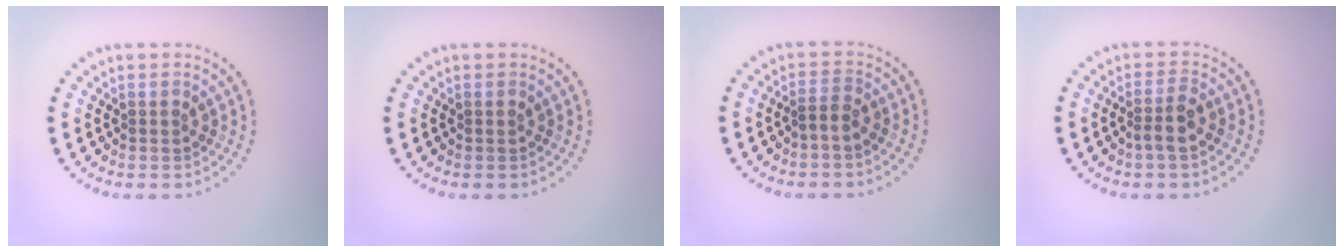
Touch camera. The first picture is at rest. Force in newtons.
{"total": 0.0}
{"total": 1.1, "press": 0.9, "slide": 0.7}
{"total": 2.0, "press": 1.7, "slide": 1.0}